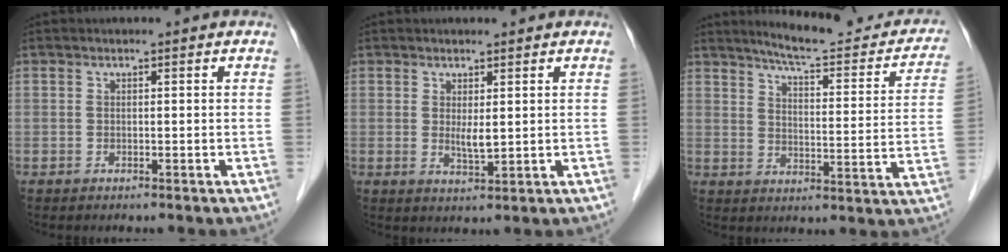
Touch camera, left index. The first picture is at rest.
{"total": 2.3, "force": [0.2, 0.5, 2.2], "torque": [-0.045, -0.011, 0.012]}
{"total": 17.2, "force": [15.2, 2.9, 7.5], "torque": [-0.086, -0.031, 0.185]}